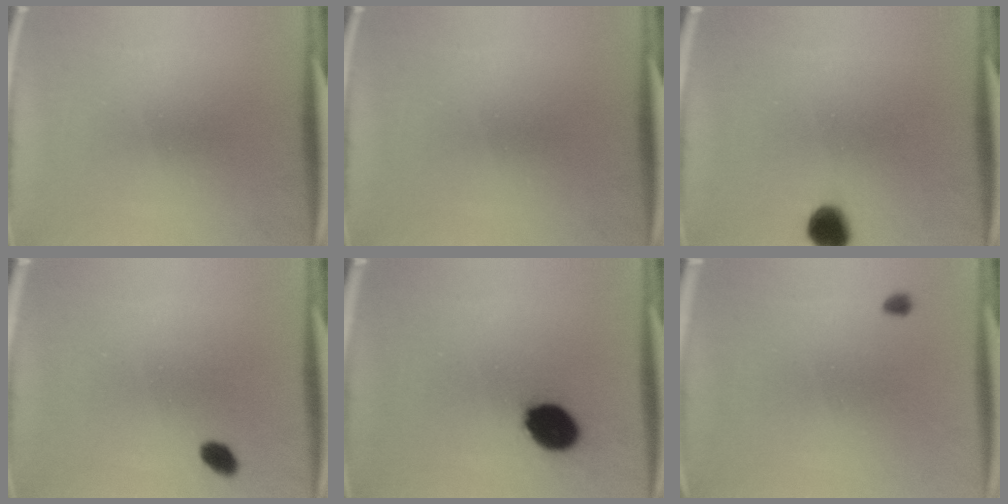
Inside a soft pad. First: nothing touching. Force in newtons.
{"total": 0.0}
{"total": 5.5}
{"total": 2.4}
{"total": 10.8}
{"total": 0.9}